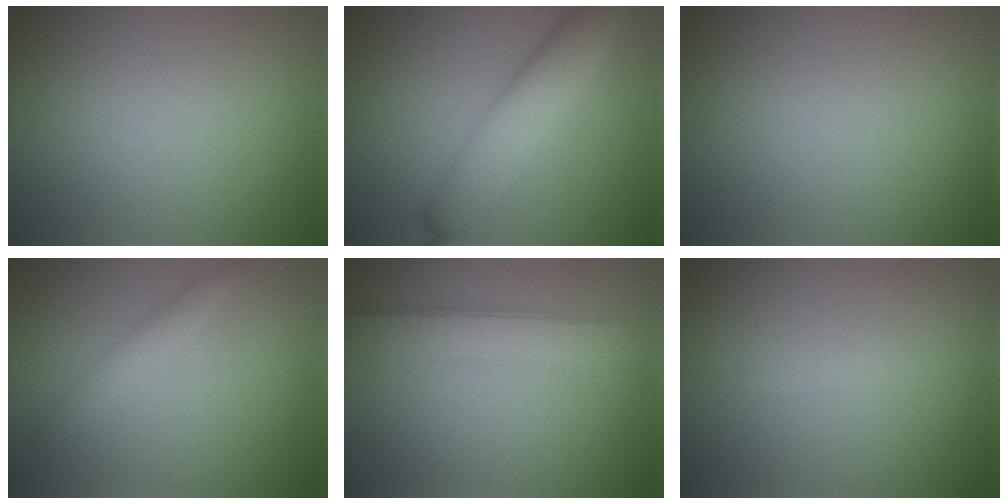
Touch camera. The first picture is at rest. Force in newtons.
{"total": 6.4, "press": 6.4, "slide": 0.2}
{"total": 0.0}
{"total": 1.8, "press": 1.8, "slide": 0.0}
{"total": 4.0, "press": 4.0, "slide": 0.1}
{"total": 0.6, "press": 0.6, "slide": 0.1}